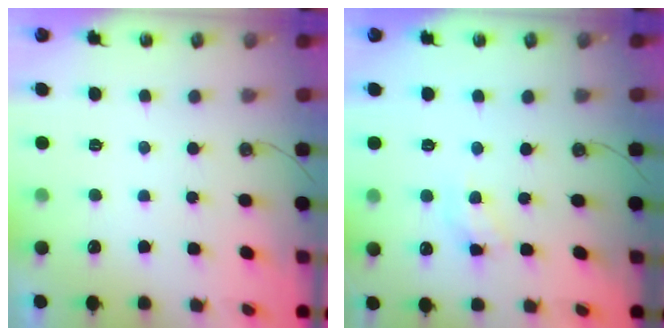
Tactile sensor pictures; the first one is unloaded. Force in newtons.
{"total": 5.6, "press": 5.6, "slide": 0.4}